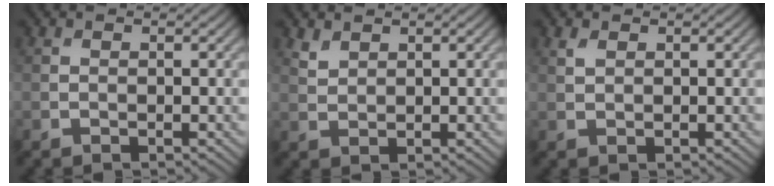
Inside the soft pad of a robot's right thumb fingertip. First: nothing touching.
{"total": 1.7, "force": [1.4, 0.7, 0.6], "torque": [-0.022, -0.001, 0.036]}
{"total": 1.1, "force": [0.7, 0.6, 0.7], "torque": [-0.022, 0.001, 0.015]}